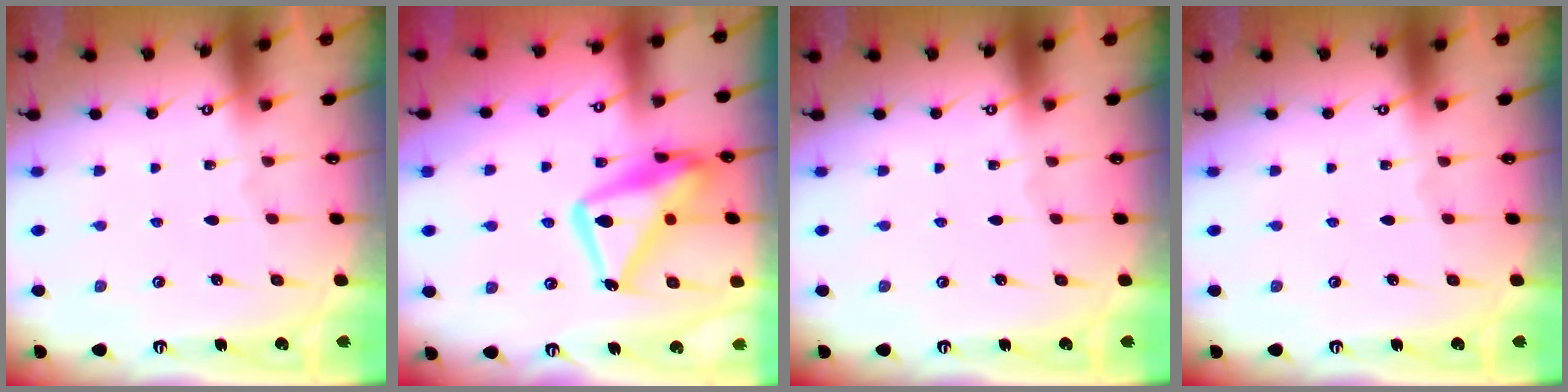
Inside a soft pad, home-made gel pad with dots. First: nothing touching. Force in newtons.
{"total": 18.9, "press": 18.8, "slide": 1.8}
{"total": 0.0}
{"total": 0.0}